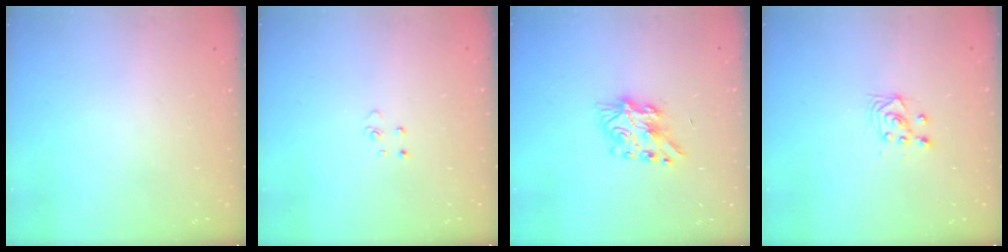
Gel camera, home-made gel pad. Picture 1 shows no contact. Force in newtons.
{"total": 2.8, "press": 2.8, "slide": 0.3}
{"total": 7.2, "press": 7.2, "slide": 0.2}
{"total": 3.6, "press": 3.2, "slide": 1.6}